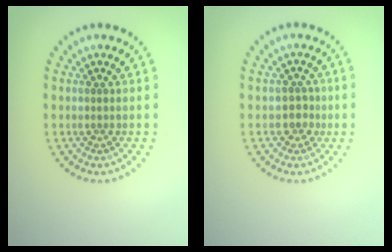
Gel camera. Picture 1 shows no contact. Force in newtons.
{"total": 1.7, "press": 1.5, "slide": 0.9}